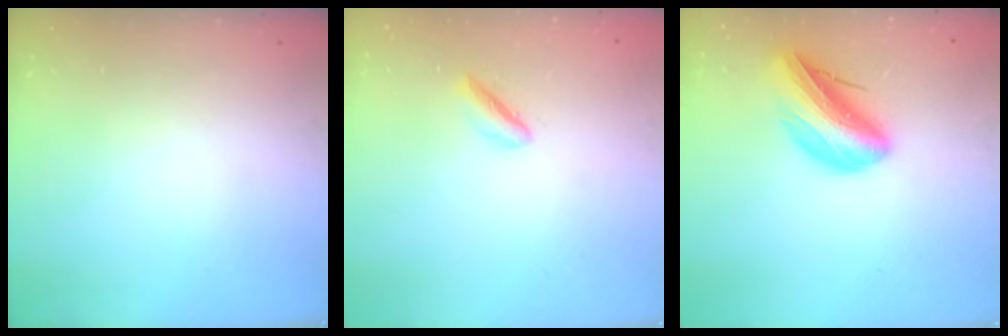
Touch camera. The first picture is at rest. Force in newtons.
{"total": 1.8, "press": 1.8, "slide": 0.4}
{"total": 14.6, "press": 14.2, "slide": 3.7}